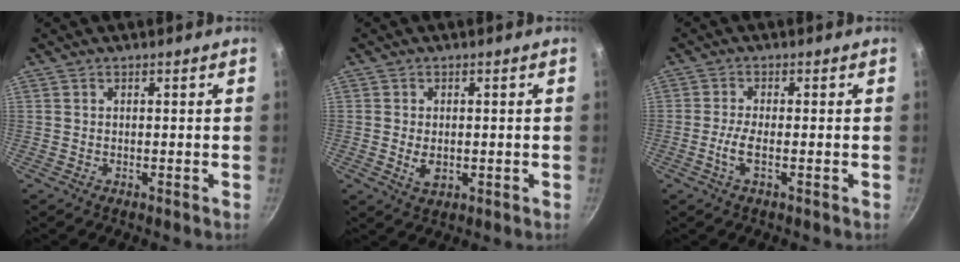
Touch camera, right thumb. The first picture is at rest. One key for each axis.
{"total": 3.7, "fx": -0.4, "fy": 2.5, "fz": 2.8, "tx": -0.047, "ty": -0.004, "tz": -0.003}
{"total": 3.5, "fx": -1.1, "fy": 0.7, "fz": 3.3, "tx": -0.078, "ty": 0.005, "tz": -0.026}